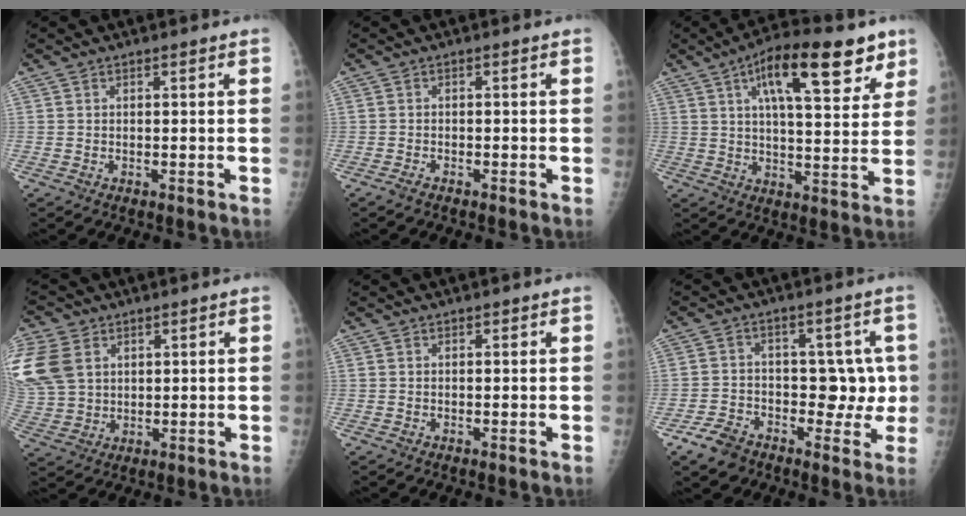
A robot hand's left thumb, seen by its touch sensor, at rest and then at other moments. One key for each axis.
{"total": 1.1, "fx": -1.0, "fy": 0.2, "fz": 0.5, "tx": -0.010, "ty": -0.001, "tz": -0.020}
{"total": 16.6, "fx": 8.7, "fy": 5.9, "fz": 12.8, "tx": -0.158, "ty": -0.021, "tz": 0.129}
{"total": 14.8, "fx": 5.2, "fy": 11.1, "fz": 8.2, "tx": -0.200, "ty": 0.000, "tz": 0.110}
{"total": 0.0}
{"total": 10.1, "fx": -3.3, "fy": 7.7, "fz": 5.7, "tx": -0.026, "ty": 0.034, "tz": -0.051}